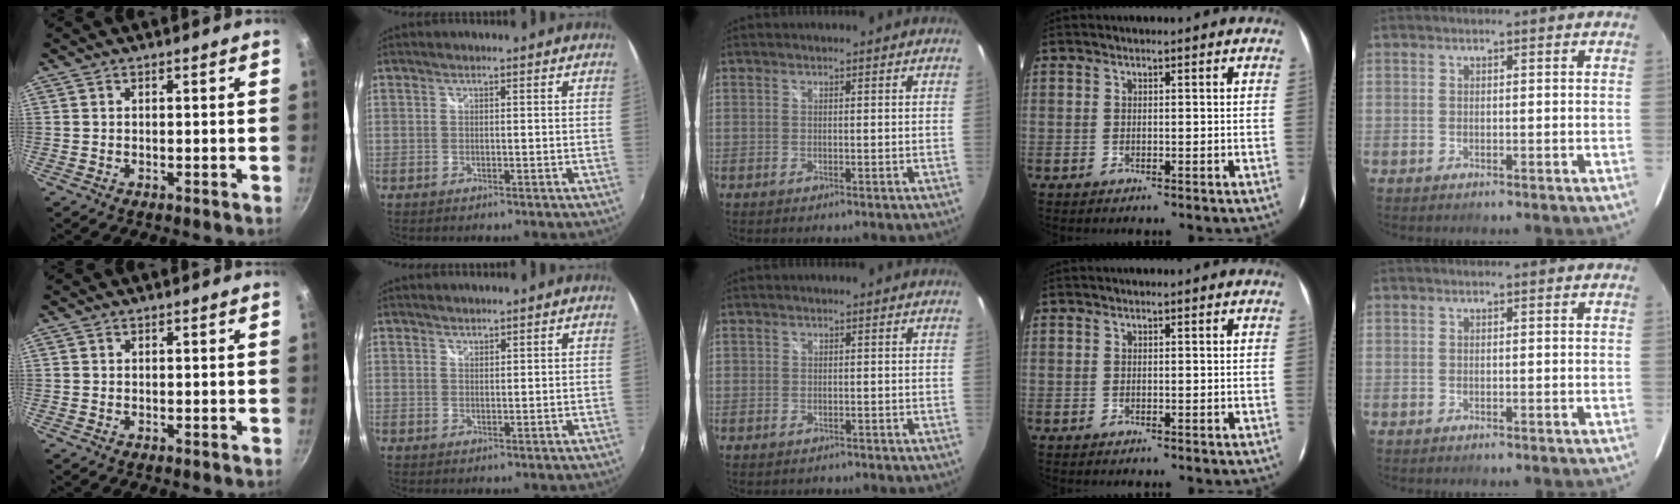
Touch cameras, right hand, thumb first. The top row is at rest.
{"index": {"total": 1.0, "force": [1.0, 0.4, 0.0], "torque": [0.002, 0.002, 0.017]}, "middle": {"total": 1.3, "force": [-1.0, 0.9, 0.1], "torque": [-0.008, 0.002, -0.015]}}